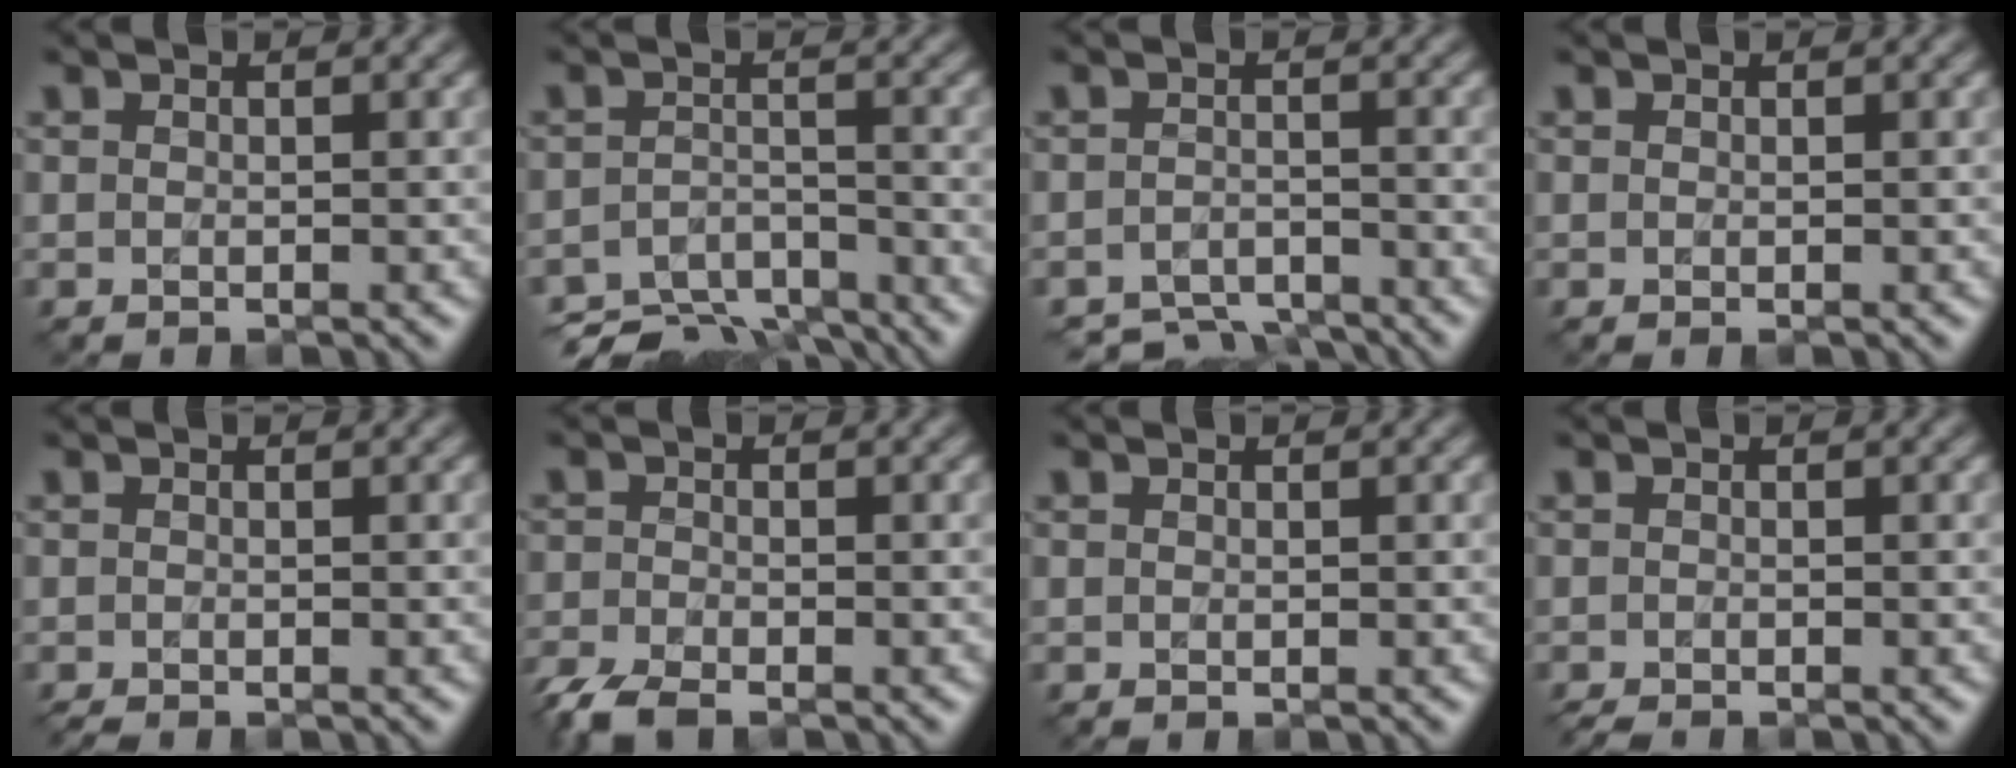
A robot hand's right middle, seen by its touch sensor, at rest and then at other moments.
{"total": 8.0, "force": [-7.3, 2.2, 2.2], "torque": [-0.036, -0.026, -0.113]}
{"total": 4.7, "force": [-4.6, 0.8, 0.4], "torque": [-0.007, -0.016, -0.075]}
{"total": 0.0}
{"total": 0.7, "force": [-0.6, 0.1, 0.4], "torque": [-0.010, -0.005, -0.010]}
{"total": 5.1, "force": [-4.3, 1.6, 2.2], "torque": [-0.046, -0.019, -0.086]}
{"total": 0.0}
{"total": 1.2, "force": [-1.0, 0.1, 0.5], "torque": [-0.012, -0.009, -0.020]}